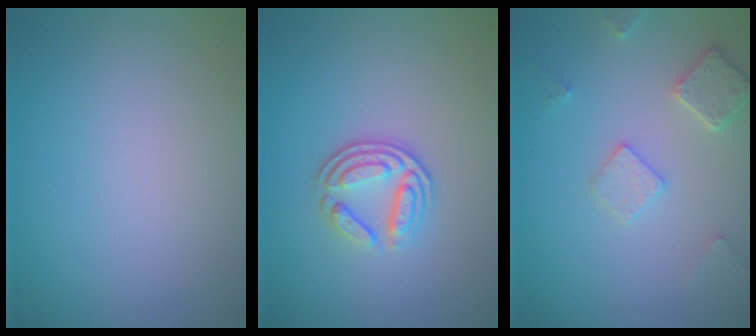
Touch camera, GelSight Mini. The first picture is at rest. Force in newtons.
{"total": 3.4, "press": 2.6, "slide": 2.3}
{"total": 2.9, "press": 2.9, "slide": 0.4}